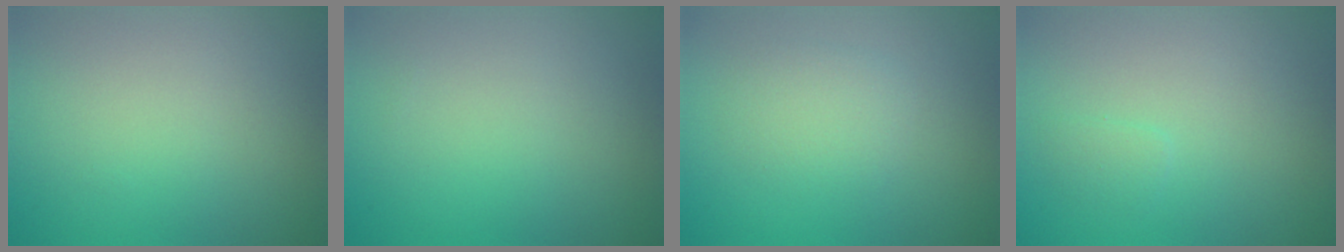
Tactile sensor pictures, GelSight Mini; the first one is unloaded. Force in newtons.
{"total": 0.0}
{"total": 2.1, "press": 2.1, "slide": 0.0}
{"total": 0.8, "press": 0.8, "slide": 0.0}